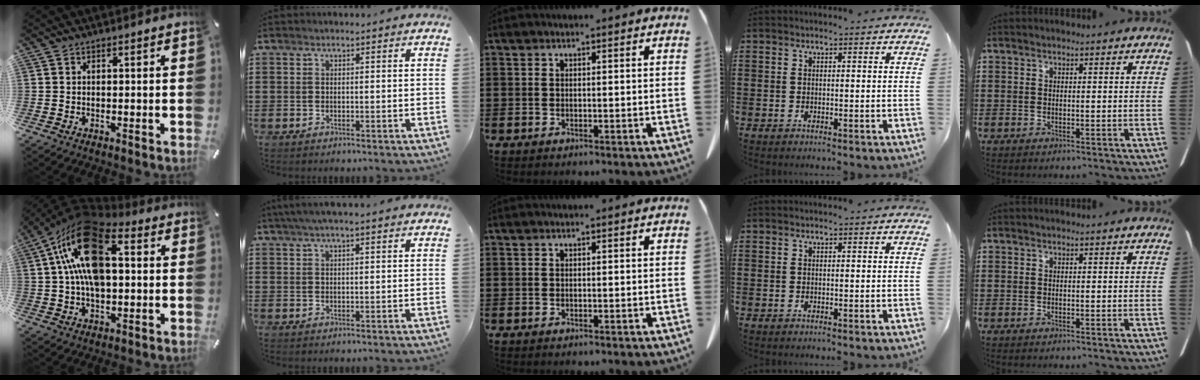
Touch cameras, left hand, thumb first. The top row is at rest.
{"thumb": {"total": 18.8, "force": [4.9, 11.2, 14.4], "torque": [-0.283, -0.005, 0.083]}, "index": {"total": 2.9, "force": [1.8, 0.1, 2.2], "torque": [-0.047, 0.005, 0.033]}}